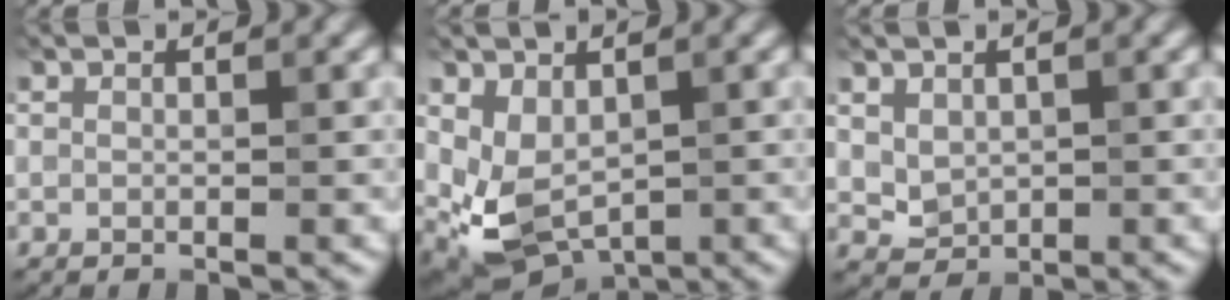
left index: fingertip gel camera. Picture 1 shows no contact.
{"total": 3.5, "force": [0.1, 2.4, 2.6], "torque": [-0.066, -0.017, 0.016]}
{"total": 1.3, "force": [0.1, 1.1, 0.7], "torque": [-0.021, -0.003, 0.016]}